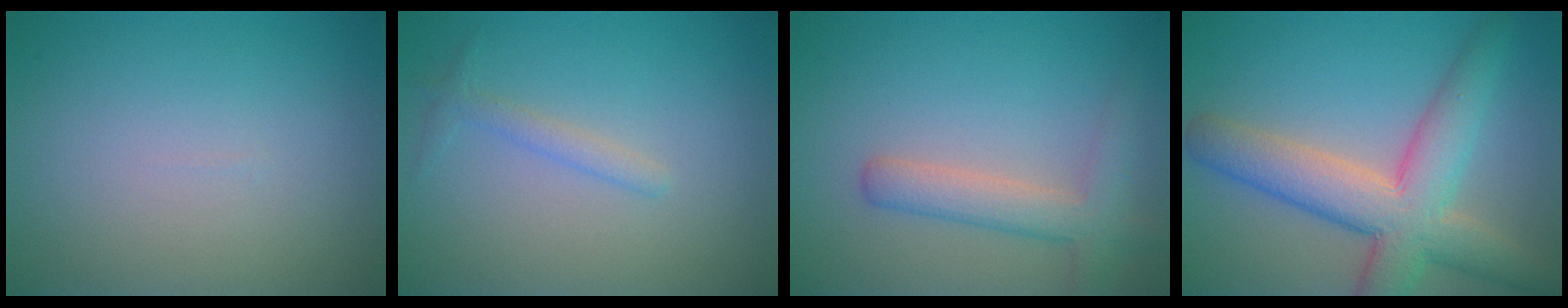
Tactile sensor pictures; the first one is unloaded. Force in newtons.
{"total": 1.4, "press": 1.4, "slide": 0.1}
{"total": 3.6, "press": 3.6, "slide": 0.3}
{"total": 8.1, "press": 8.1, "slide": 0.4}